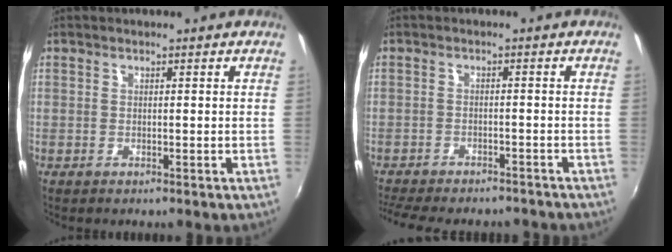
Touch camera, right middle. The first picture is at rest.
{"total": 13.5, "force": [-11.6, 3.7, 5.7], "torque": [-0.129, -0.022, -0.164]}